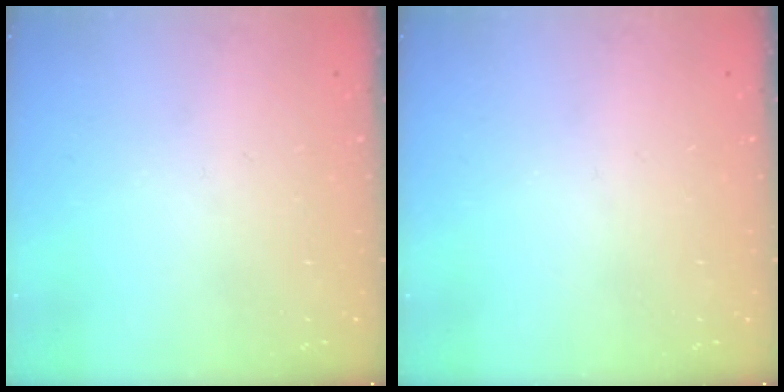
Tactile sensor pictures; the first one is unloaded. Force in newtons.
{"total": 0.0}